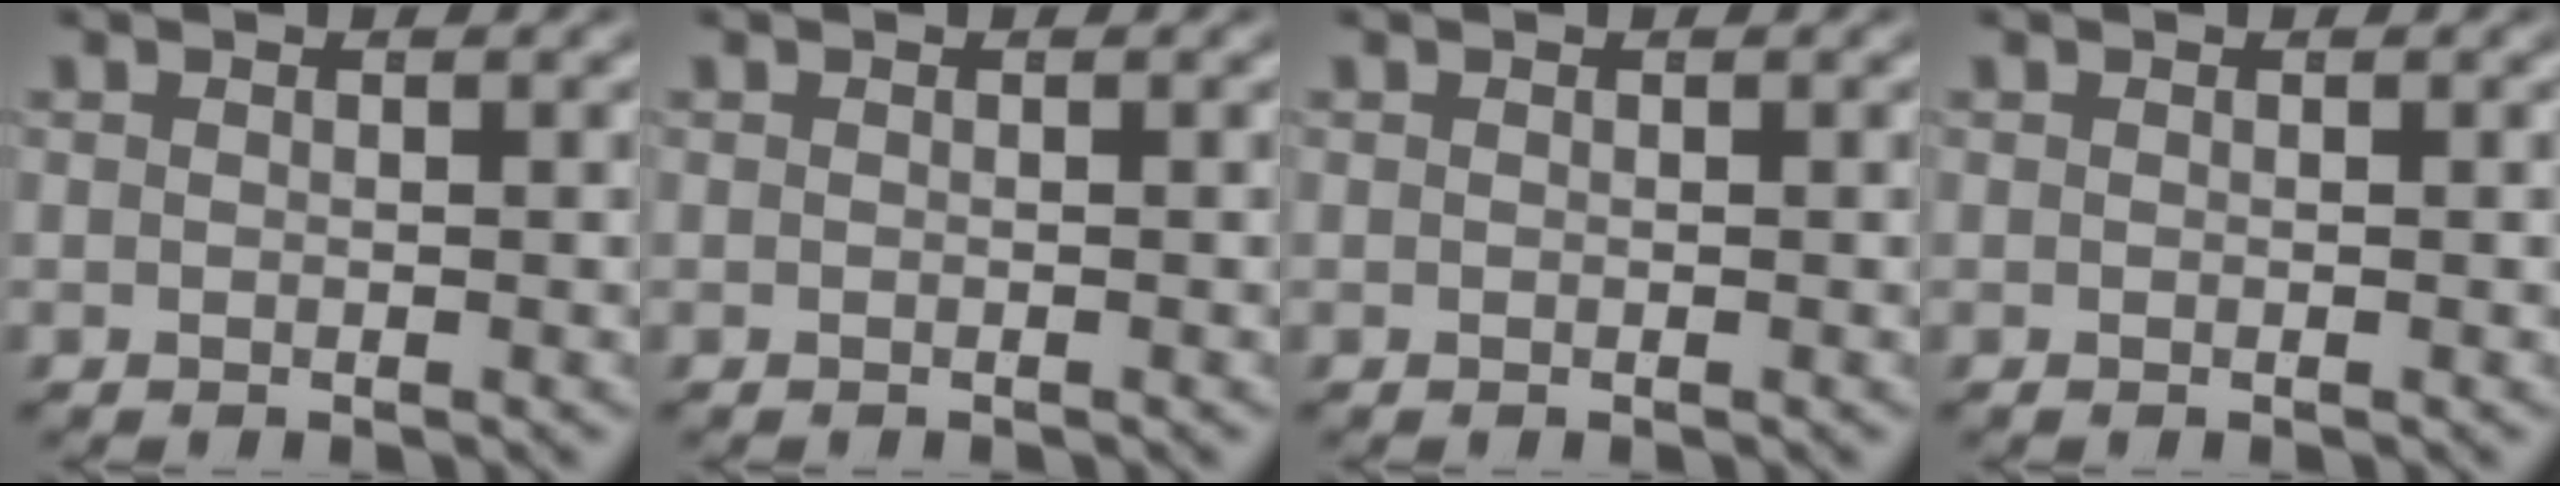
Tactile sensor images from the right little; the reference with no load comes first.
{"total": 0.0}
{"total": 0.0}
{"total": 0.0}